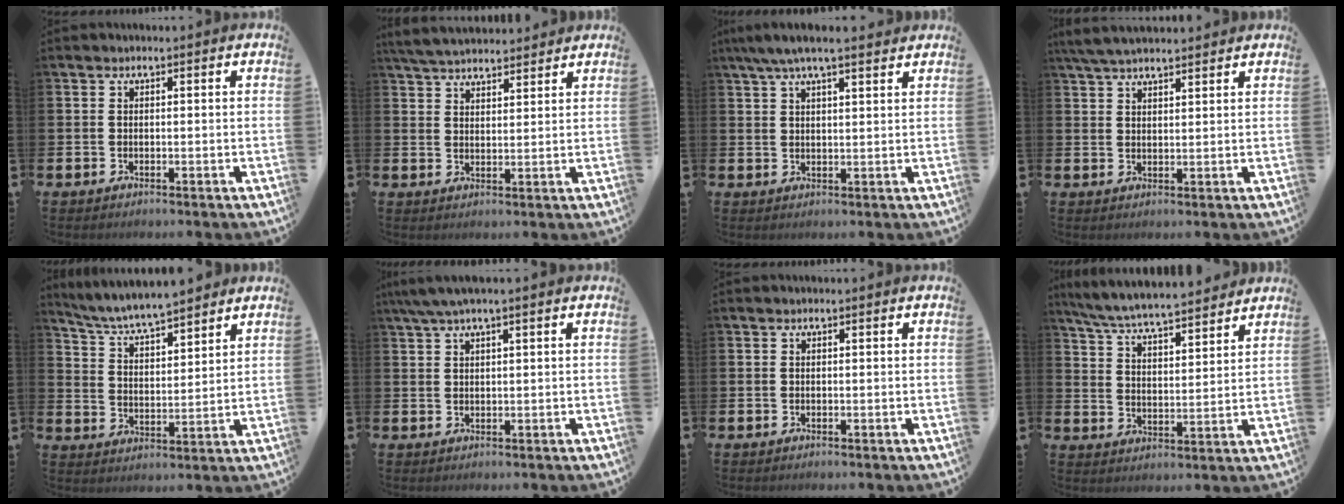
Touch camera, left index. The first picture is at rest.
{"total": 4.9, "force": [4.8, 1.0, 0.7], "torque": [-0.032, -0.017, 0.088]}
{"total": 5.5, "force": [4.7, 0.9, 2.8], "torque": [-0.063, -0.006, 0.085]}
{"total": 4.8, "force": [4.5, 0.9, 1.6], "torque": [-0.037, -0.011, 0.082]}
{"total": 6.5, "force": [6.3, 0.4, 1.7], "torque": [-0.061, -0.038, 0.111]}
{"total": 2.8, "force": [1.9, 0.1, 2.1], "torque": [-0.048, 0.004, 0.036]}
{"total": 0.0}
{"total": 7.0, "force": [6.8, 0.4, 1.8], "torque": [-0.063, -0.045, 0.120]}